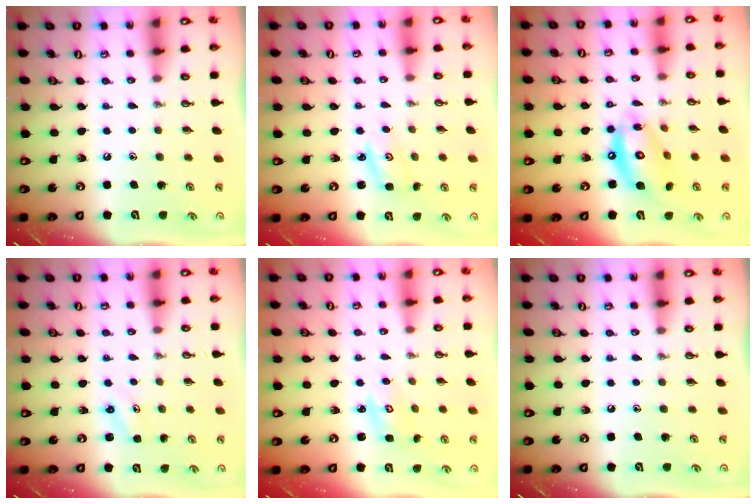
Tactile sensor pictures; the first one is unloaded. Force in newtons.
{"total": 2.9, "press": 2.9, "slide": 0.4}
{"total": 14.3, "press": 14.2, "slide": 1.2}
{"total": 2.5, "press": 2.5, "slide": 0.3}
{"total": 2.8, "press": 2.8, "slide": 0.3}
{"total": 0.0}